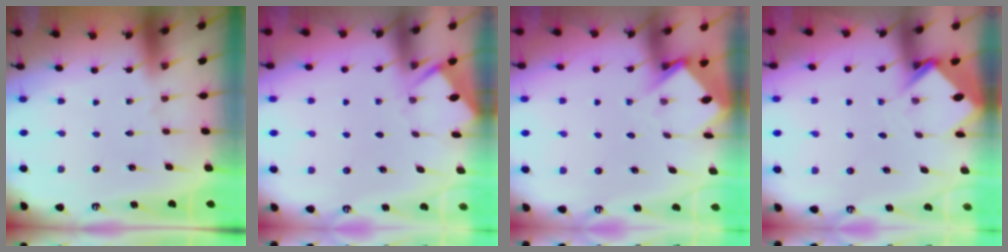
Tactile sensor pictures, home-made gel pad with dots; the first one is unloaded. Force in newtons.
{"total": 2.9, "press": 2.9, "slide": 0.3}
{"total": 4.0, "press": 4.0, "slide": 0.3}
{"total": 3.7, "press": 3.7, "slide": 0.2}